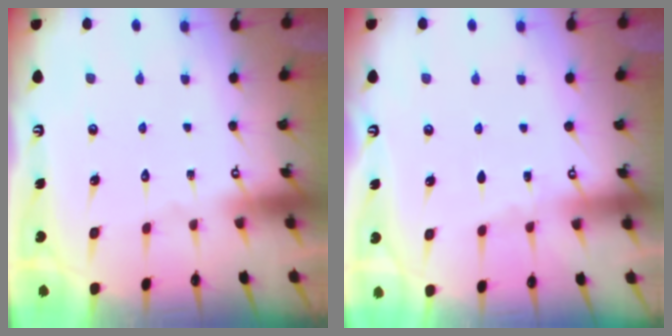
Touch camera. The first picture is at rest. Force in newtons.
{"total": 2.4, "press": 2.4, "slide": 0.4}